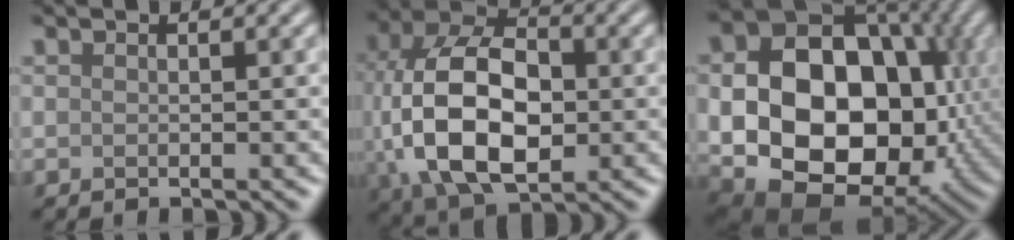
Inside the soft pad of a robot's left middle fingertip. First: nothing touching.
{"total": 13.0, "force": [-0.6, 8.3, 10.0], "torque": [-0.218, -0.004, -0.010]}
{"total": 20.0, "force": [-0.8, 15.4, 12.7], "torque": [-0.213, -0.024, -0.006]}